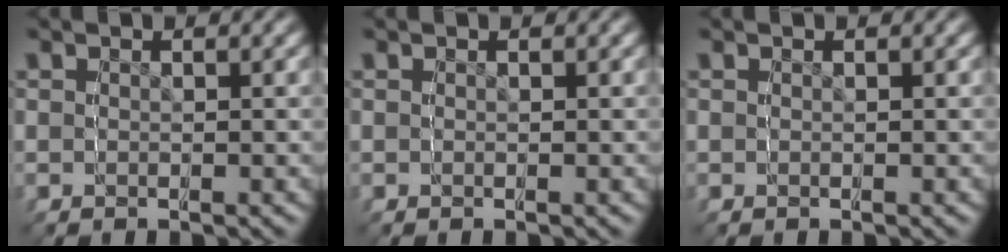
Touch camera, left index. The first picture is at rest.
{"total": 0.0}
{"total": 0.0}